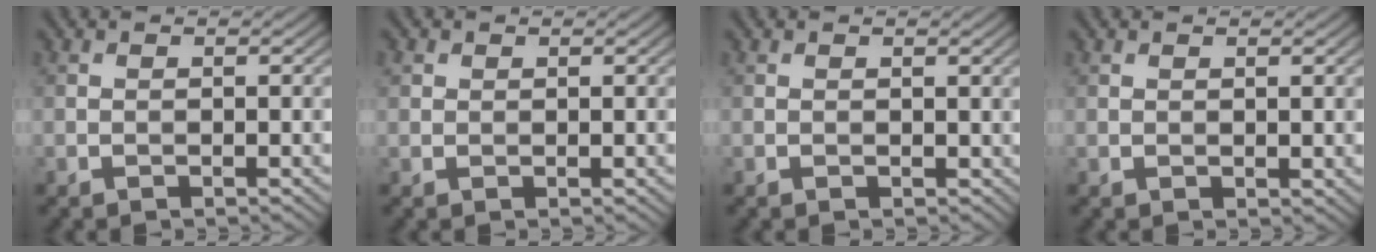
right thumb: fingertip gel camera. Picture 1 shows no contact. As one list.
[{"total": 1.0, "force": [0.5, 0.8, 0.3], "torque": [-0.006, 0.001, 0.012]}, {"total": 0.6, "force": [0.4, 0.4, 0.0], "torque": [-0.001, -0.003, 0.008]}, {"total": 0.8, "force": [0.6, 0.4, 0.3], "torque": [-0.007, -0.002, 0.015]}]